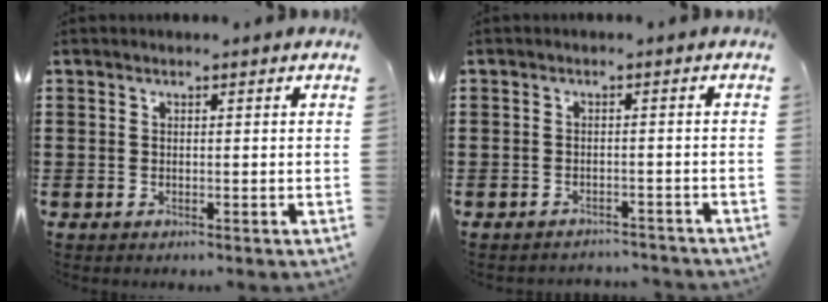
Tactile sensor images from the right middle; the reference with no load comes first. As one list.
[{"total": 1.8, "force": [-1.8, 0.2, -0.1], "torque": [-0.004, 0.002, -0.040]}]